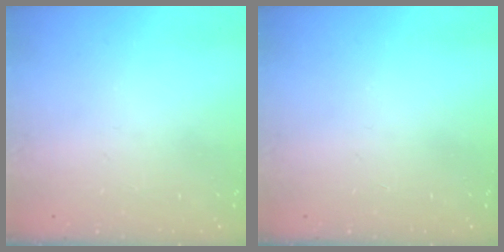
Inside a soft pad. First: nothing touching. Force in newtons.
{"total": 0.0}